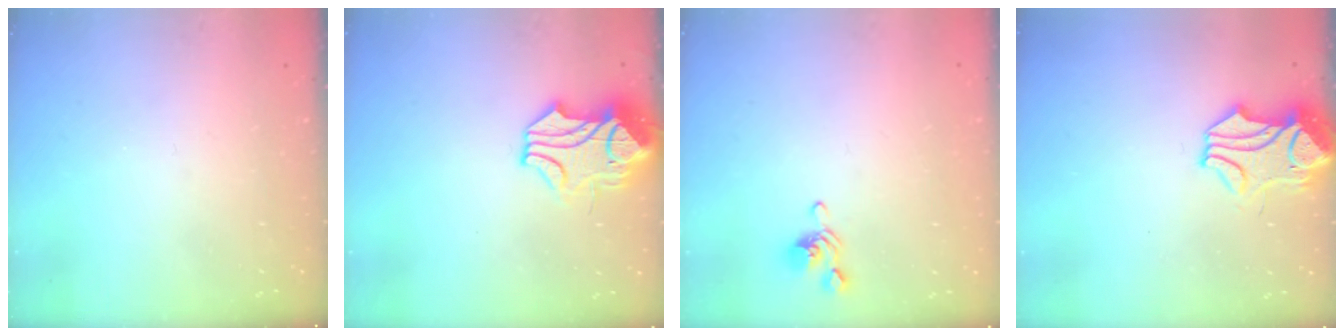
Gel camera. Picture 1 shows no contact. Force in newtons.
{"total": 4.2, "press": 4.1, "slide": 1.2}
{"total": 1.9, "press": 1.8, "slide": 0.7}
{"total": 1.6, "press": 0.9, "slide": 1.3}